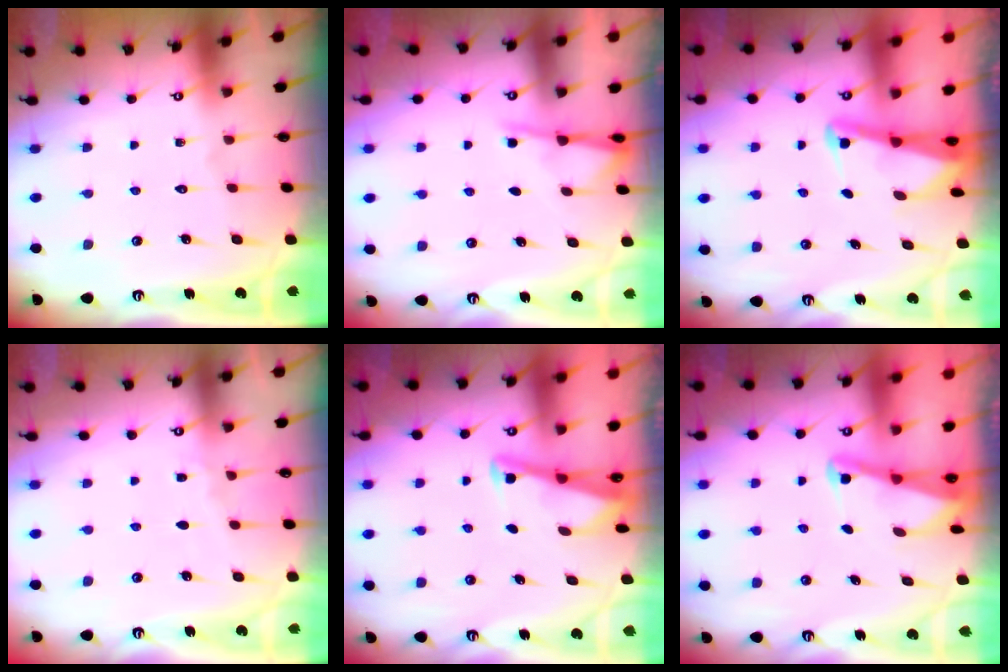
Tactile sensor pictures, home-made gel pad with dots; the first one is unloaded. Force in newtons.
{"total": 3.0, "press": 3.0, "slide": 0.6}
{"total": 2.5, "press": 2.5, "slide": 0.4}
{"total": 2.9, "press": 2.8, "slide": 0.5}
{"total": 3.1, "press": 3.1, "slide": 0.3}
{"total": 2.0, "press": 2.0, "slide": 0.4}